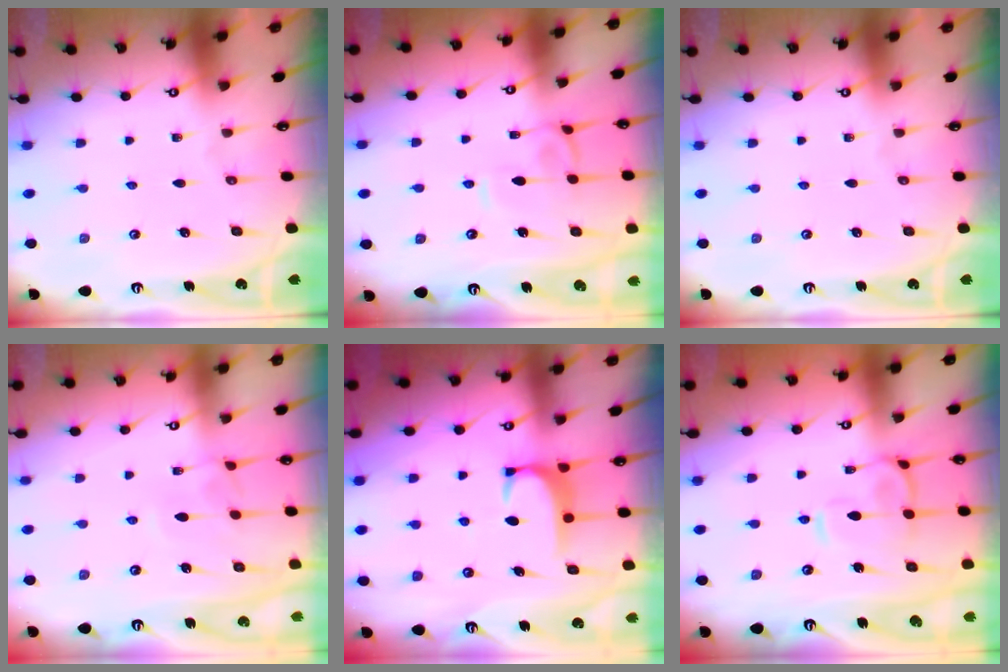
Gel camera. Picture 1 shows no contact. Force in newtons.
{"total": 1.0, "press": 1.0, "slide": 0.2}
{"total": 0.0}
{"total": 1.2, "press": 1.2, "slide": 0.4}
{"total": 1.8, "press": 1.7, "slide": 0.5}
{"total": 3.7, "press": 3.5, "slide": 1.1}